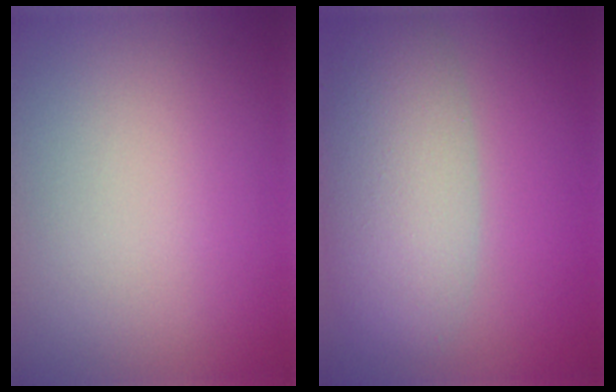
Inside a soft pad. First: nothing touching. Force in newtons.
{"total": 6.6, "press": 6.6, "slide": 0.4}